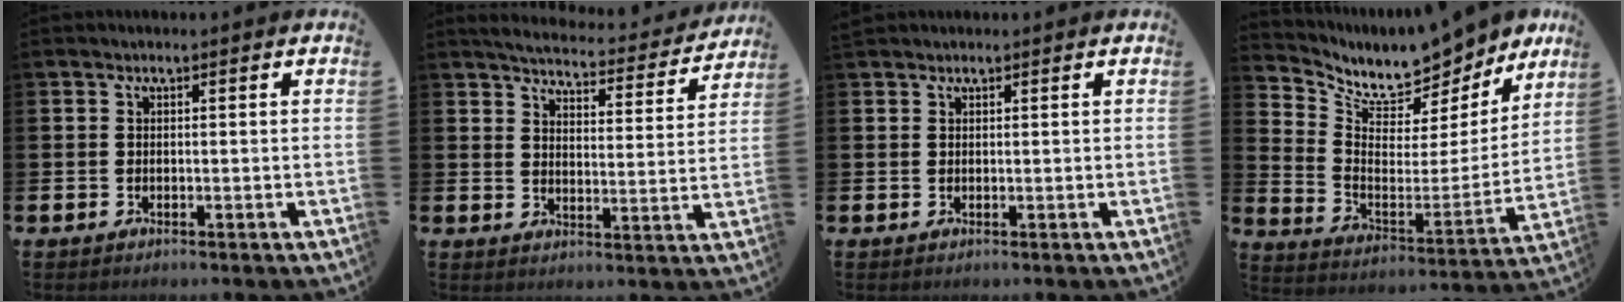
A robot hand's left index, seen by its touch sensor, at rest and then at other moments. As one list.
[{"total": 4.9, "force": [4.7, 0.6, 1.2], "torque": [-0.038, -0.039, 0.077]}, {"total": 0.9, "force": [0.9, 0.2, -0.2], "torque": [0.017, -0.004, 0.013]}, {"total": 9.0, "force": [8.4, 2.8, 1.5], "torque": [-0.058, -0.073, 0.141]}]